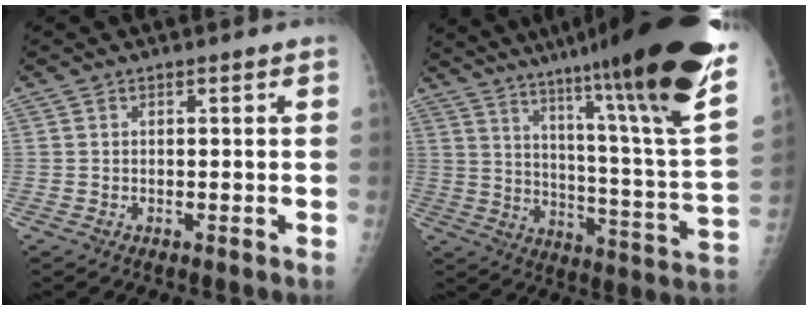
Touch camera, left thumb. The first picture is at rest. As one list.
[{"total": 32.4, "force": [22.7, 1.8, 23.1], "torque": [-0.304, -0.115, 0.326]}]